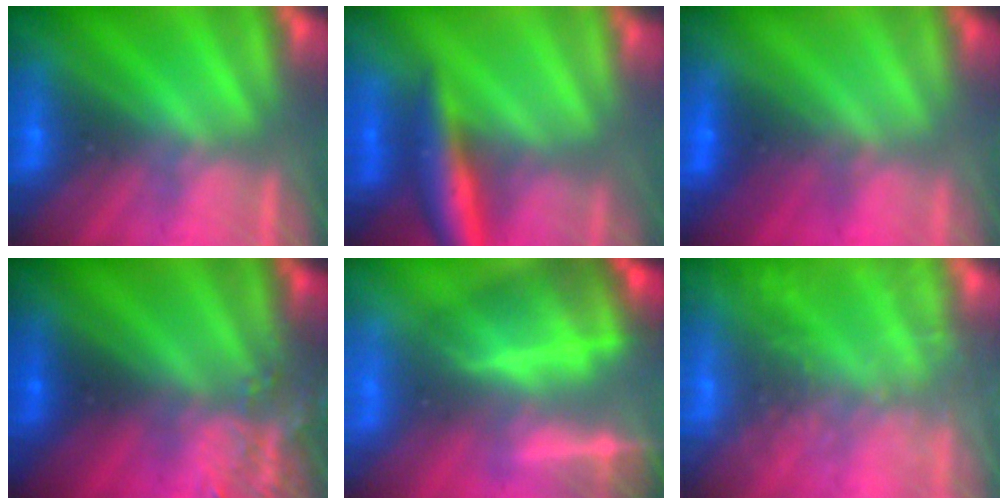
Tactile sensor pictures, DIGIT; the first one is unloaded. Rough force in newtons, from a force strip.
{"total": 5.8}
{"total": 1.8}
{"total": 3.6}
{"total": 5.8}
{"total": 7.2}